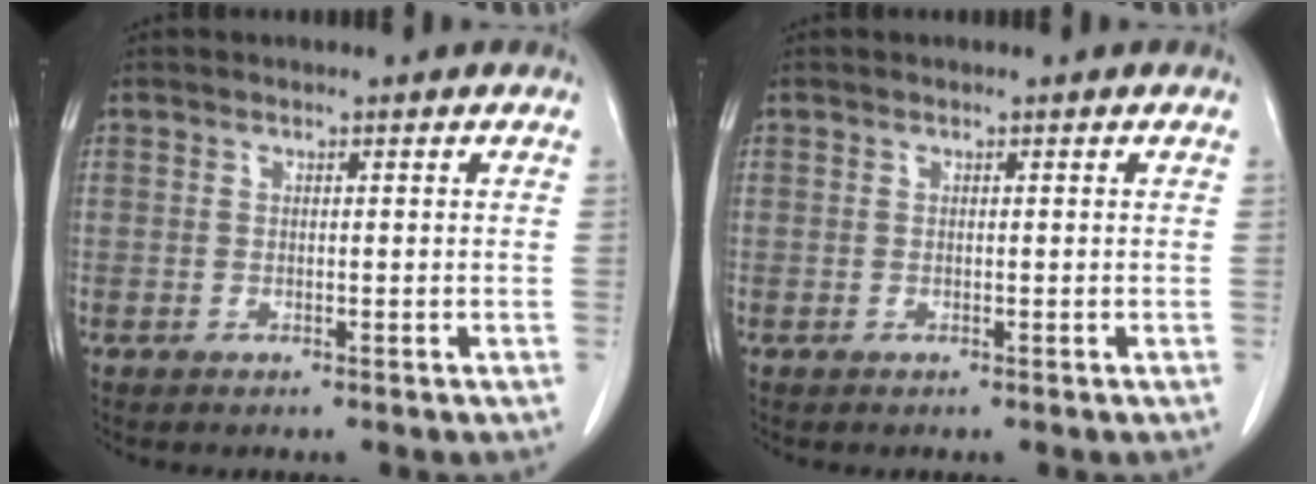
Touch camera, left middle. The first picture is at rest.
{"total": 0.0}